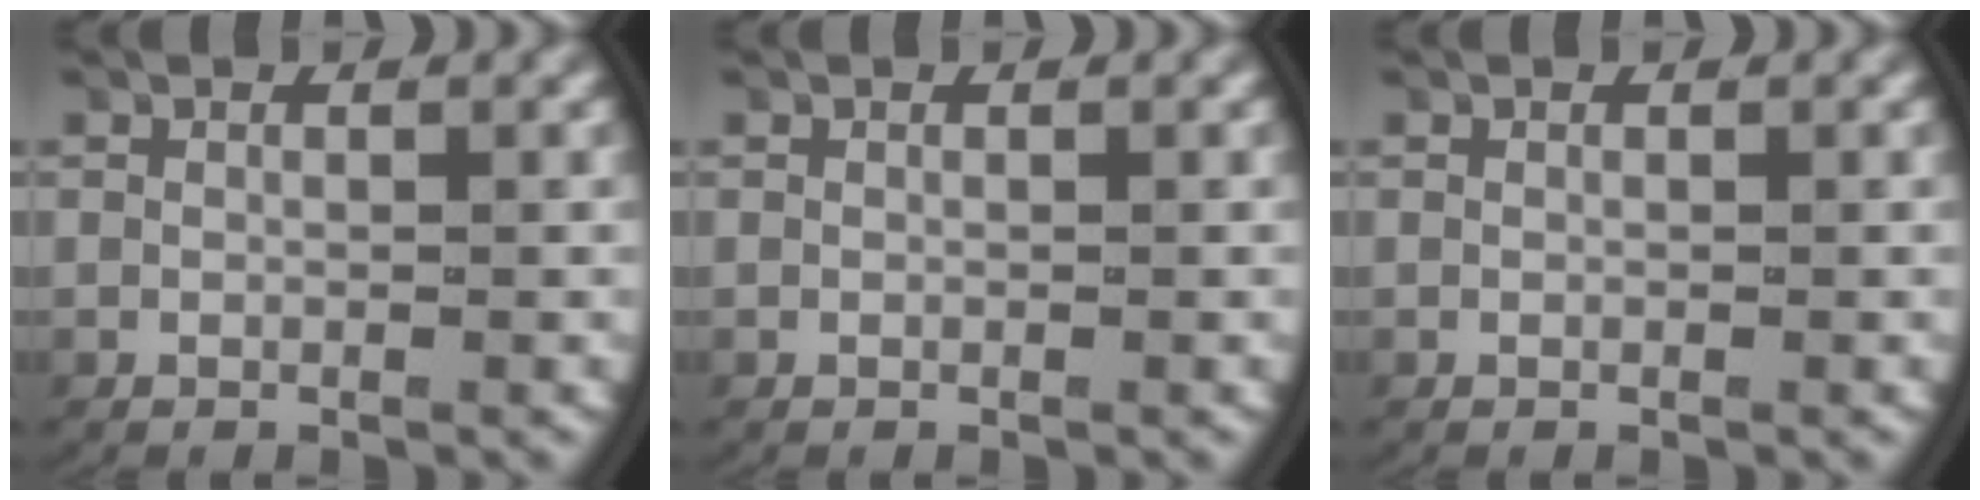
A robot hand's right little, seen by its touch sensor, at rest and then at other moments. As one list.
[{"total": 0.0}, {"total": 0.0}]